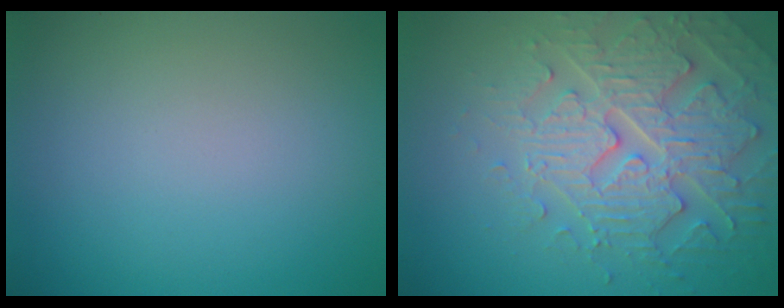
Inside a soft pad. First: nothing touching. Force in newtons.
{"total": 5.2, "press": 5.0, "slide": 1.4}